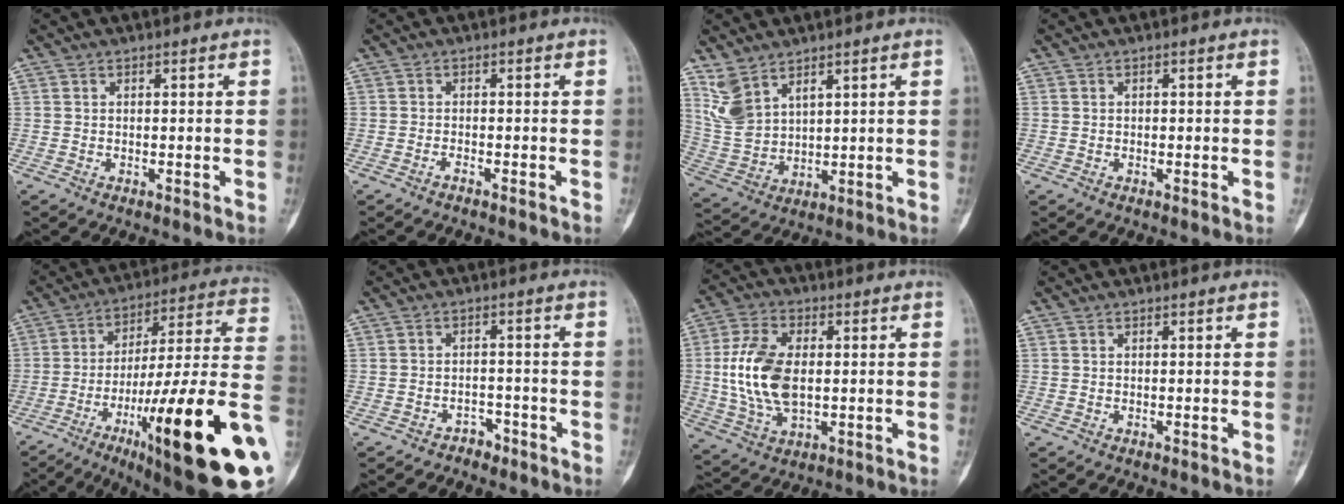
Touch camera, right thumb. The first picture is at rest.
{"total": 0.9, "force": [-0.8, 0.1, 0.4], "torque": [-0.012, 0.007, -0.013]}
{"total": 7.7, "force": [5.2, 3.9, 4.1], "torque": [-0.080, -0.022, 0.125]}
{"total": 0.0}
{"total": 31.5, "force": [-9.6, 5.0, 29.6], "torque": [-0.385, 0.034, -0.146]}
{"total": 3.0, "force": [-2.4, 1.9, 0.2], "torque": [-0.003, 0.023, -0.033]}
{"total": 13.4, "force": [0.4, 7.9, 10.9], "torque": [-0.218, 0.002, 0.012]}
{"total": 0.0}